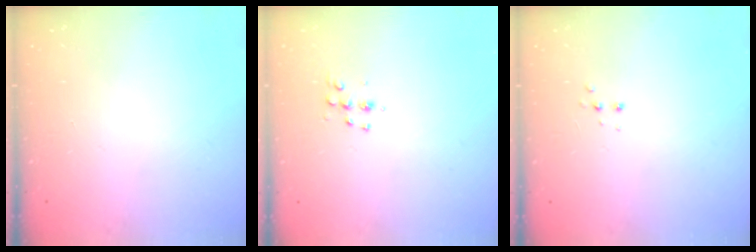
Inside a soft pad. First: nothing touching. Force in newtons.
{"total": 5.5, "press": 5.5, "slide": 0.4}
{"total": 2.7, "press": 2.7, "slide": 0.5}